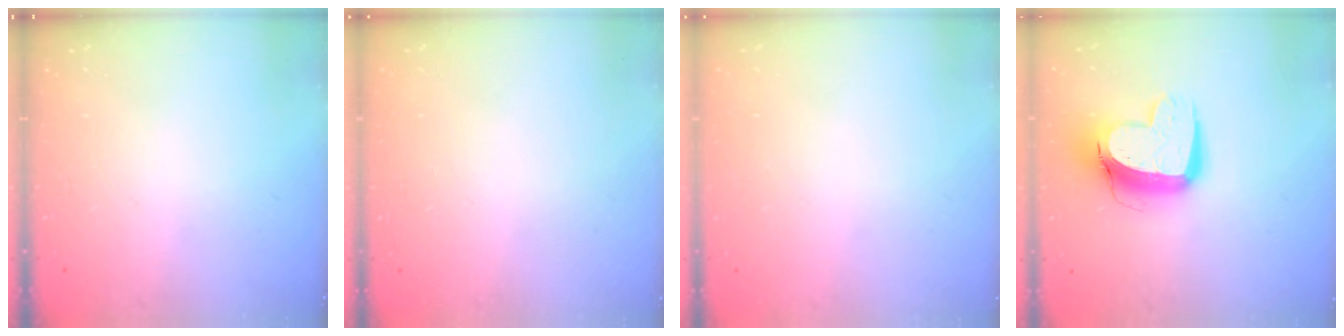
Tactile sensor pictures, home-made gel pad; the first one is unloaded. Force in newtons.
{"total": 0.0}
{"total": 0.0}
{"total": 14.0, "press": 14.0, "slide": 1.5}